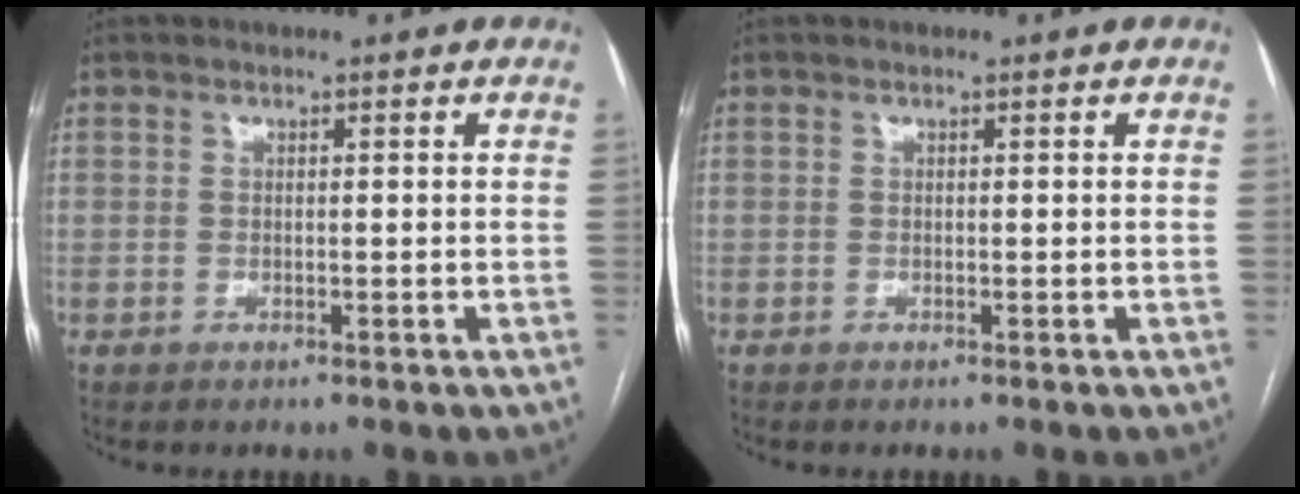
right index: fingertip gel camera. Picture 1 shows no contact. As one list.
[{"total": 0.0}]